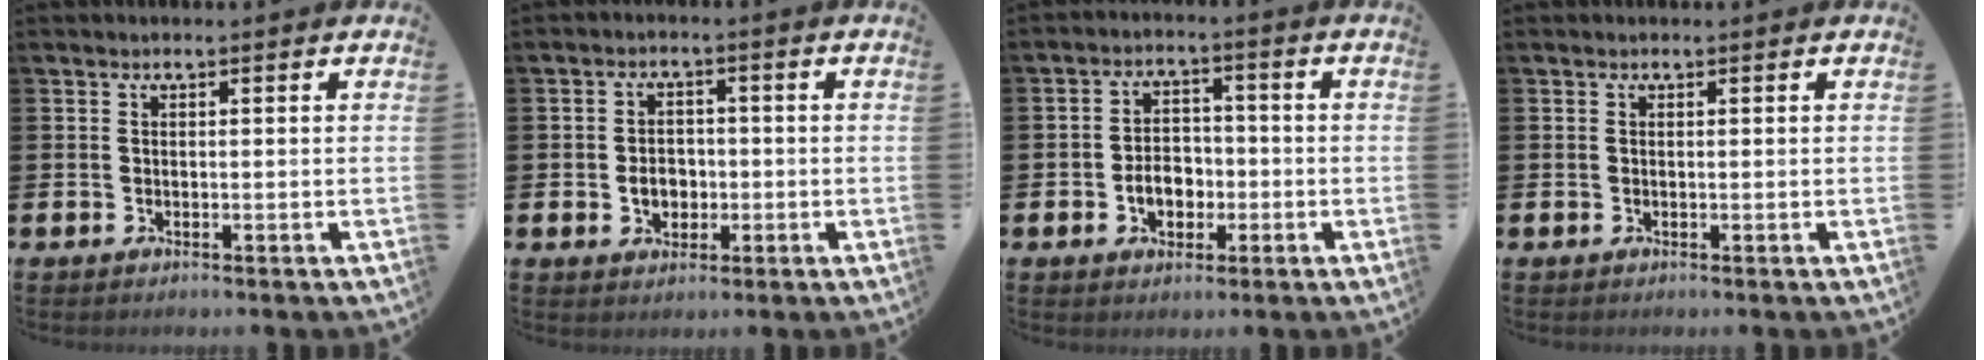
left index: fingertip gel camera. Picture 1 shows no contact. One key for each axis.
{"total": 3.5, "fx": -0.7, "fy": 2.8, "fz": 1.9, "tx": -0.026, "ty": -0.001, "tz": -0.021}
{"total": 4.4, "fx": -1.3, "fy": 3.3, "fz": 2.7, "tx": -0.037, "ty": 0.001, "tz": -0.031}
{"total": 0.0}